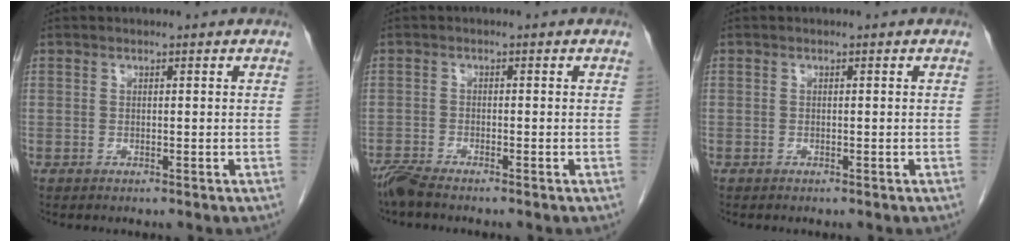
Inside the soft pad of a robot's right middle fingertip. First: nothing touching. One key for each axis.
{"total": 2.8, "fx": -2.5, "fy": -0.1, "fz": 1.1, "tx": -0.029, "ty": -0.012, "tz": -0.054}
{"total": 0.0}